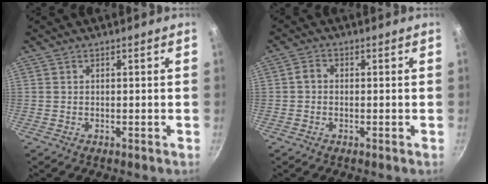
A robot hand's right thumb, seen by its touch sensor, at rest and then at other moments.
{"total": 1.8, "force": [0.2, 1.4, 1.1], "torque": [-0.018, 0.007, 0.002]}